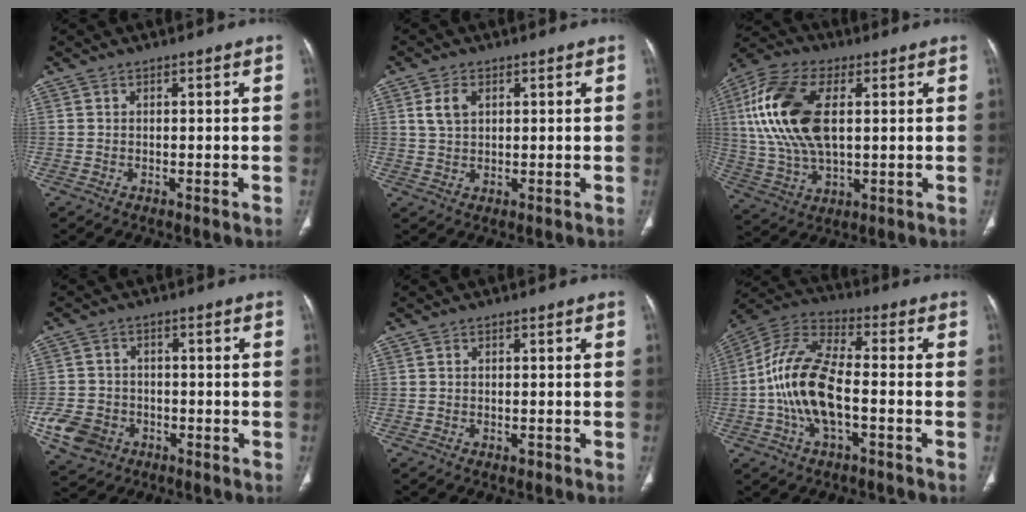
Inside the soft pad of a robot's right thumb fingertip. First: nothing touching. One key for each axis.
{"total": 3.9, "fx": 1.4, "fy": 2.5, "fz": 2.7, "tx": -0.052, "ty": 0.001, "tz": 0.033}
{"total": 18.5, "fx": 3.6, "fy": 9.8, "fz": 15.2, "tx": -0.320, "ty": 0.006, "tz": 0.067}
{"total": 8.0, "fx": -3.3, "fy": 6.6, "fz": 3.1, "tx": -0.055, "ty": 0.019, "tz": -0.052}
{"total": 0.7, "fx": -0.4, "fy": 0.4, "fz": 0.3, "tx": -0.003, "ty": 0.001, "tz": -0.009}
{"total": 14.5, "fx": -2.8, "fy": 6.4, "fz": 12.7, "tx": -0.262, "ty": 0.036, "tz": -0.059}